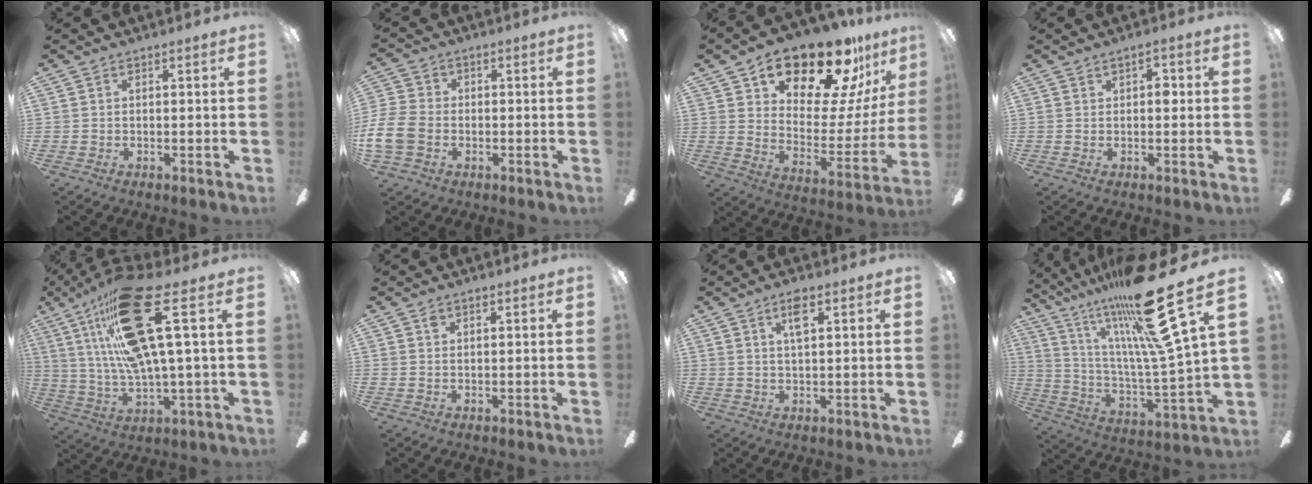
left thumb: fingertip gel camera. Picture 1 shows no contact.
{"total": 9.2, "force": [-2.4, 7.2, 5.2], "torque": [-0.122, 0.023, -0.041]}
{"total": 21.2, "force": [16.7, 8.4, 9.9], "torque": [-0.152, -0.121, 0.283]}
{"total": 2.7, "force": [0.7, 1.4, 2.2], "torque": [-0.021, -0.002, 0.004]}
{"total": 24.9, "force": [10.0, 5.6, 22.1], "torque": [-0.427, -0.031, 0.158]}
{"total": 1.4, "force": [0.7, 0.6, 0.9], "torque": [-0.021, 0.003, 0.012]}
{"total": 4.8, "force": [2.4, 1.4, 3.9], "torque": [-0.076, 0.003, 0.038]}
{"total": 29.4, "force": [18.3, 6.0, 22.1], "torque": [-0.360, -0.098, 0.289]}